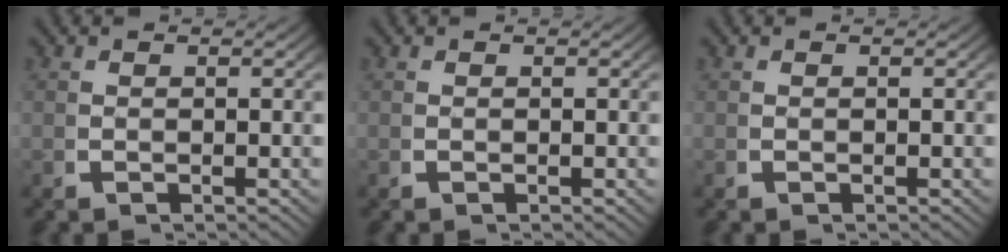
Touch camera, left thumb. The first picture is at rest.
{"total": 0.0}
{"total": 0.0}